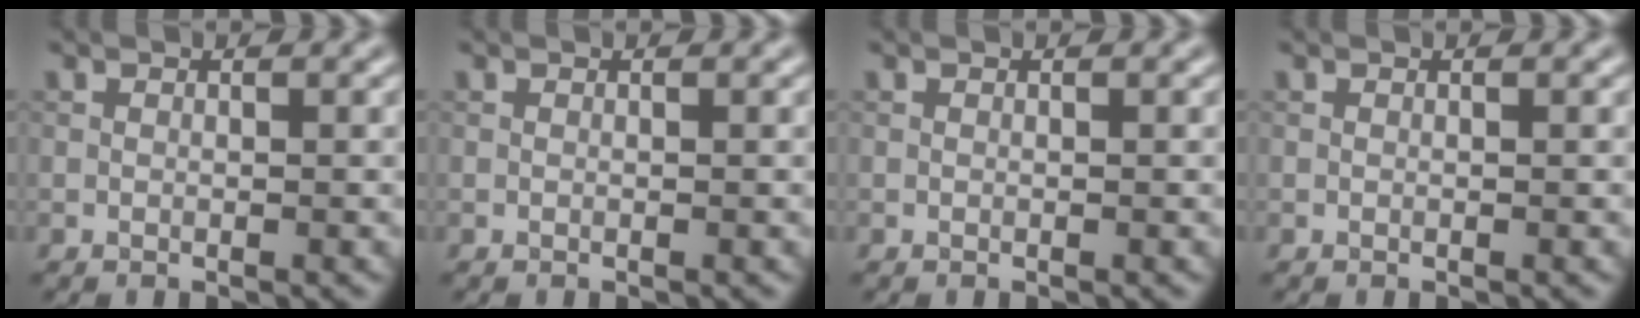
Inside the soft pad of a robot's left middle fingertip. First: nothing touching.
{"total": 0.0}
{"total": 0.0}
{"total": 0.0}